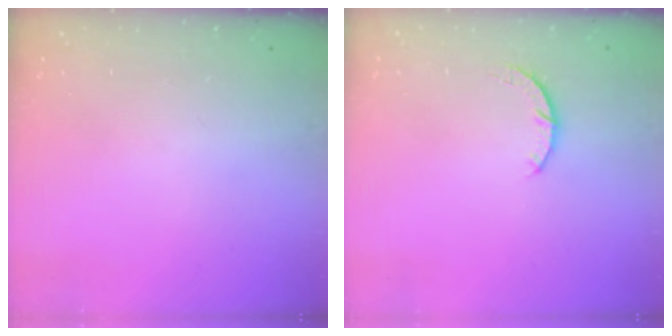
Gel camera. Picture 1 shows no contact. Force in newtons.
{"total": 3.4, "press": 3.4, "slide": 0.5}